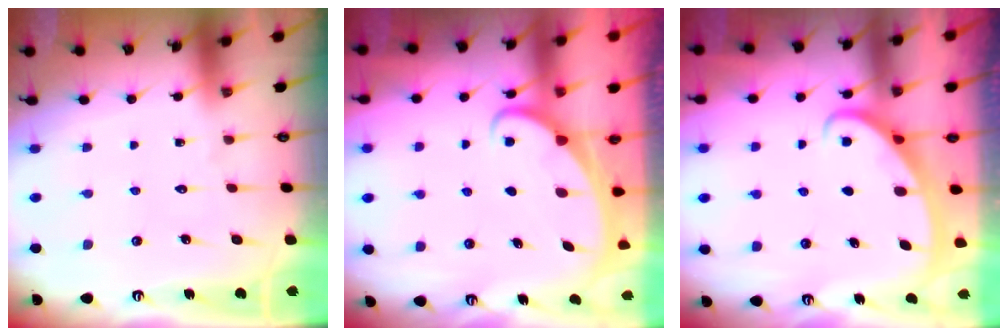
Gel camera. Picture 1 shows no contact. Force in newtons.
{"total": 2.3, "press": 2.3, "slide": 0.4}
{"total": 2.6, "press": 2.6, "slide": 0.4}